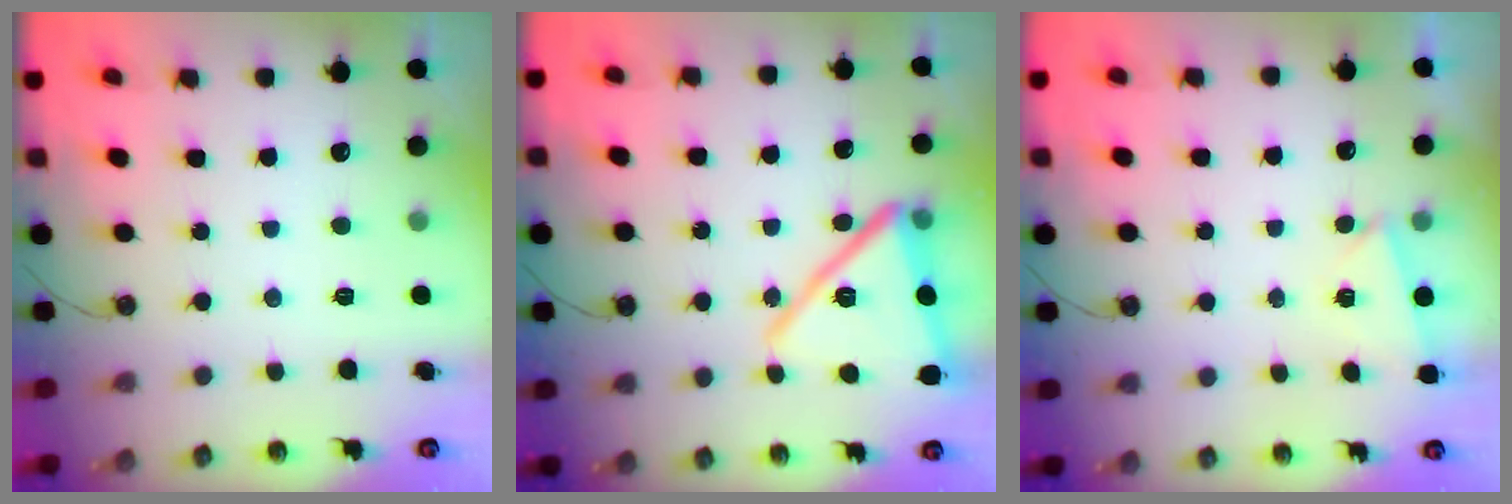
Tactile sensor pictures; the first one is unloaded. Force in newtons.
{"total": 17.5, "press": 16.8, "slide": 5.1}
{"total": 2.9, "press": 2.1, "slide": 2.0}